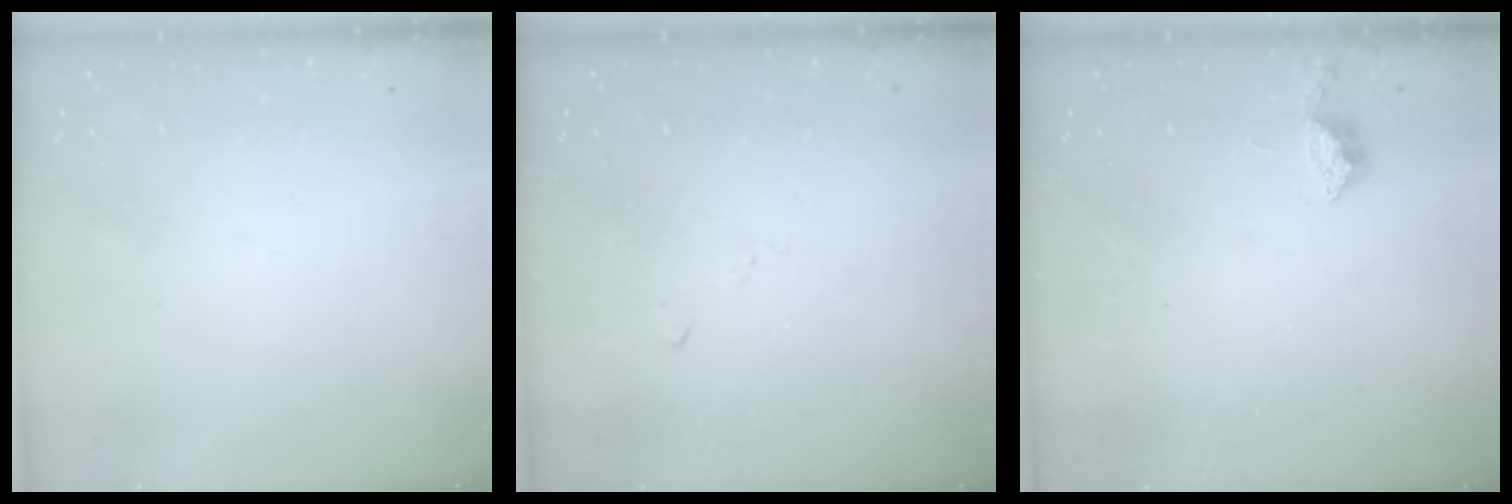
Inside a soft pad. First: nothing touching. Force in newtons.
{"total": 6.3, "press": 6.2, "slide": 0.6}
{"total": 6.1, "press": 6.0, "slide": 0.8}